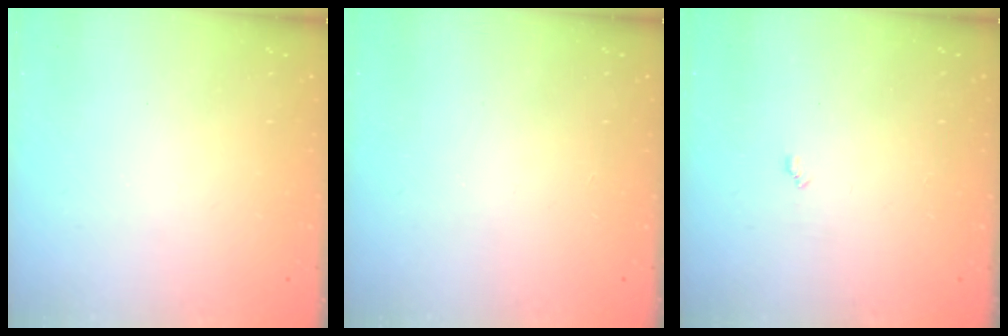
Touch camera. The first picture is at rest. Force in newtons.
{"total": 1.7, "press": 1.7, "slide": 0.2}
{"total": 3.7, "press": 3.7, "slide": 0.4}